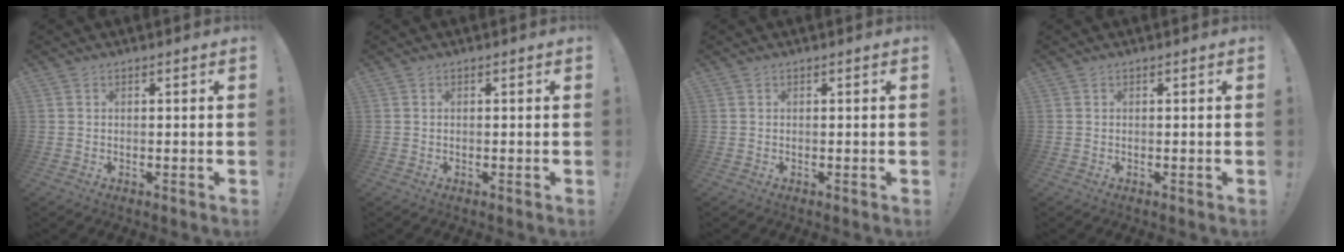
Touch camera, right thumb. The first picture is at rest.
{"total": 0.0}
{"total": 0.0}
{"total": 0.0}